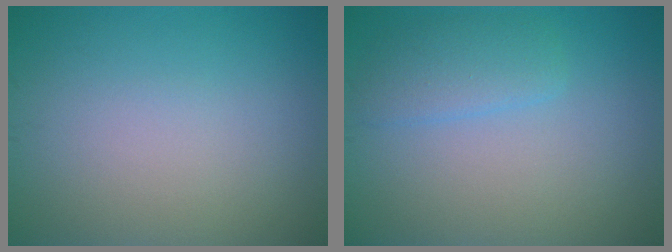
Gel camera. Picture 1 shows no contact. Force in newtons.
{"total": 2.4, "press": 2.3, "slide": 0.1}